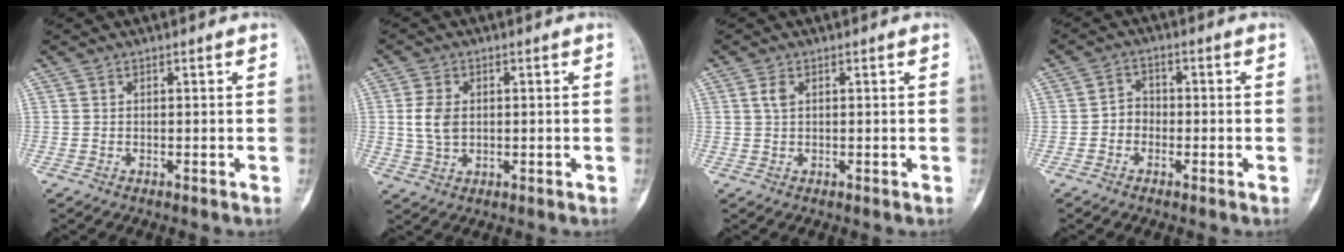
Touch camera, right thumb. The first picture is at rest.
{"total": 5.3, "force": [0.4, 3.7, 3.8], "torque": [-0.071, 0.001, 0.011]}
{"total": 1.8, "force": [0.6, 1.0, 1.4], "torque": [-0.032, 0.006, 0.014]}
{"total": 3.3, "force": [-1.1, 2.8, 1.4], "torque": [-0.004, 0.016, -0.028]}